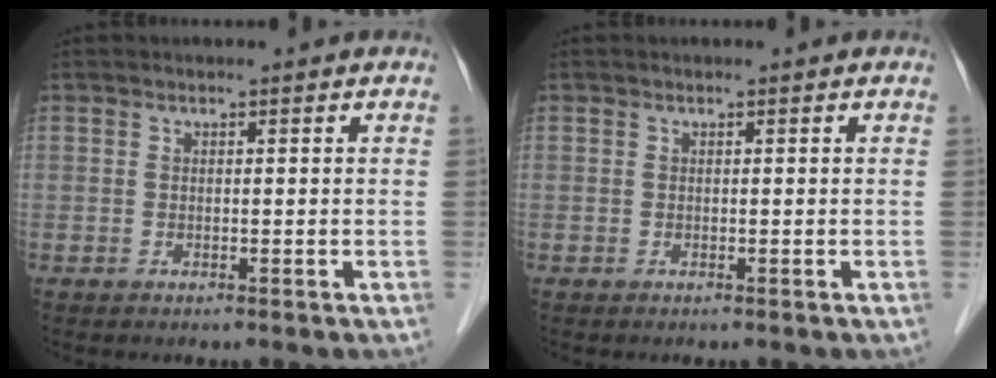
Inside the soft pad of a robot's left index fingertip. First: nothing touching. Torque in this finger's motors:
{"motor_torque": [-0.01, 0.01, 0.00, 0.00]}